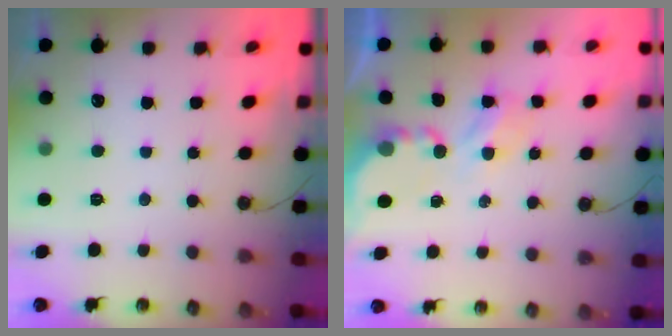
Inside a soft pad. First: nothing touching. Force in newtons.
{"total": 4.0, "press": 4.0, "slide": 0.1}